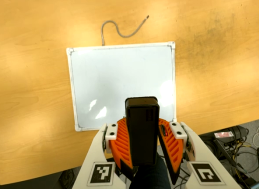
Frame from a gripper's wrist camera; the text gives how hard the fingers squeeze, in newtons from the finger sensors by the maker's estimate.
{"total": 8.8, "left": 9.2, "right": 8.4}